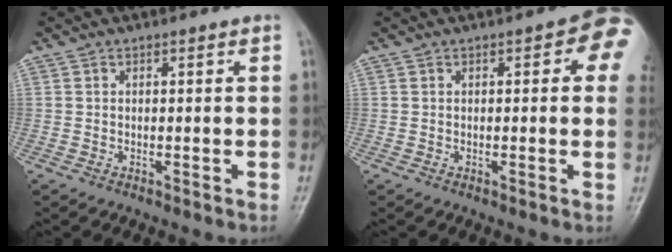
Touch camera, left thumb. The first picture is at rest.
{"total": 7.2, "force": [2.0, 2.8, 6.4], "torque": [-0.047, 0.002, 0.010]}